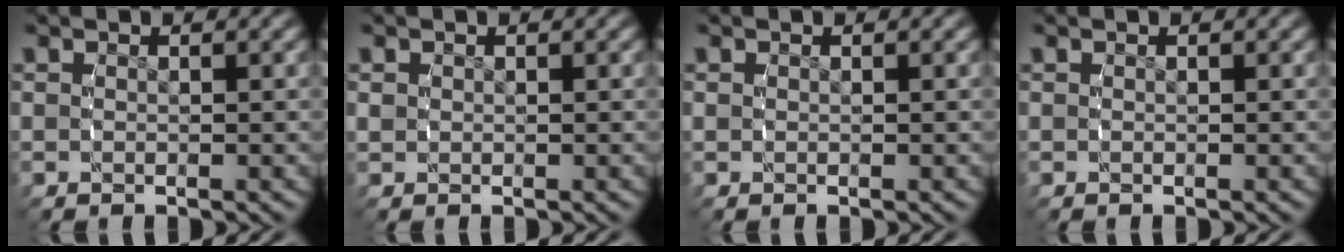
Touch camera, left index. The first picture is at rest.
{"total": 1.1, "force": [0.1, 1.1, 0.2], "torque": [-0.008, -0.006, 0.006]}
{"total": 0.0}
{"total": 0.0}